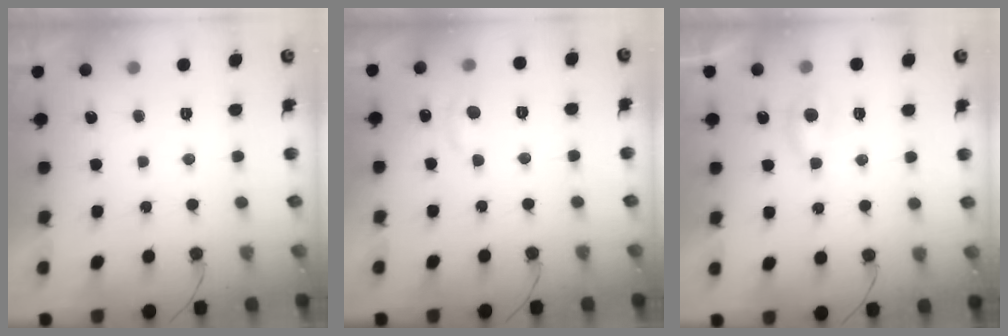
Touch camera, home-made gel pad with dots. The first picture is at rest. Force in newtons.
{"total": 6.0, "press": 6.0, "slide": 0.8}
{"total": 5.0, "press": 4.9, "slide": 0.4}